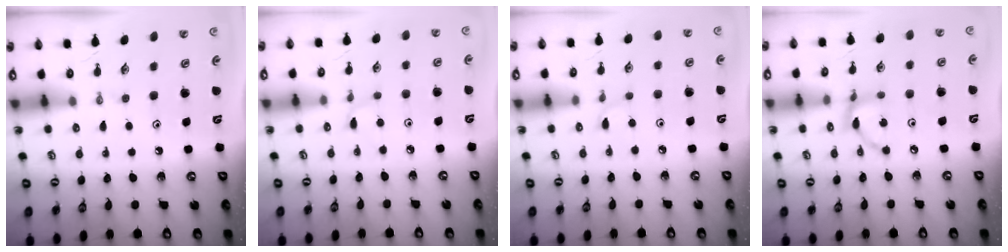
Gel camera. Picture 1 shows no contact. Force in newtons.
{"total": 2.6, "press": 2.6, "slide": 0.3}
{"total": 1.9, "press": 1.9, "slide": 0.2}
{"total": 8.1, "press": 8.1, "slide": 0.2}